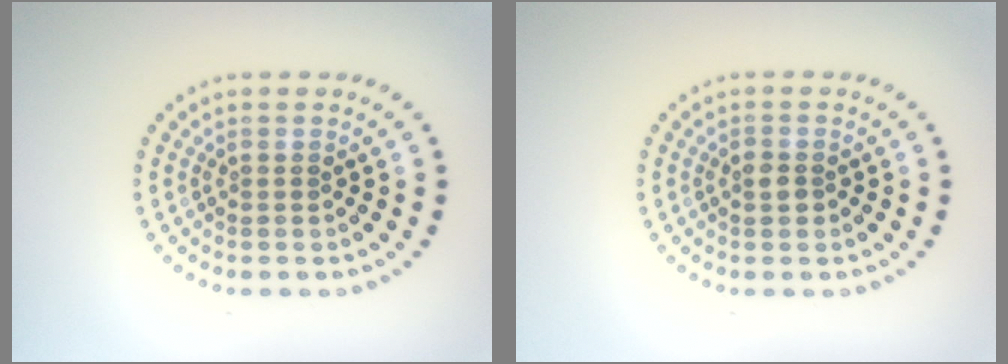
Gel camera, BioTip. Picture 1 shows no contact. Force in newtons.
{"total": 1.2, "press": 1.2, "slide": 0.2}